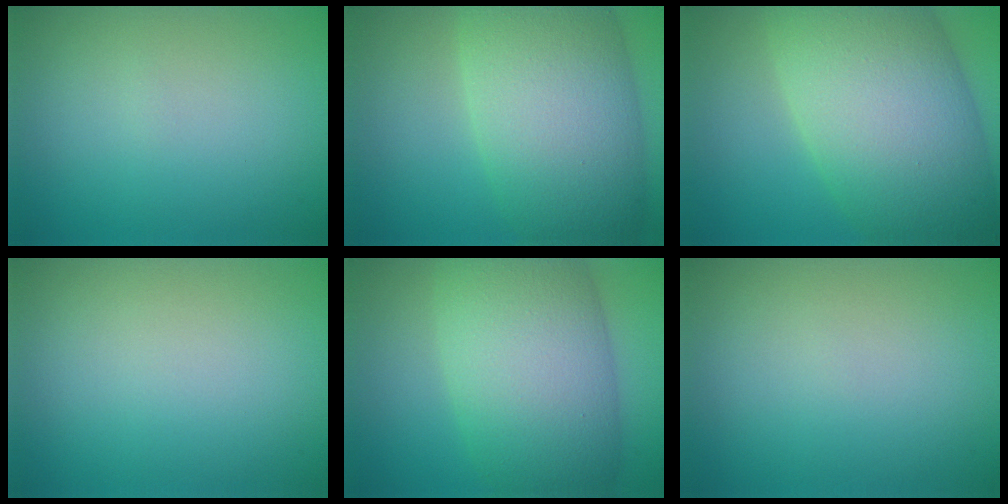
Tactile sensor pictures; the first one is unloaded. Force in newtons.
{"total": 11.8, "press": 11.8, "slide": 0.3}
{"total": 14.4, "press": 14.4, "slide": 0.6}
{"total": 0.0}
{"total": 12.0, "press": 12.0, "slide": 0.5}
{"total": 0.0}